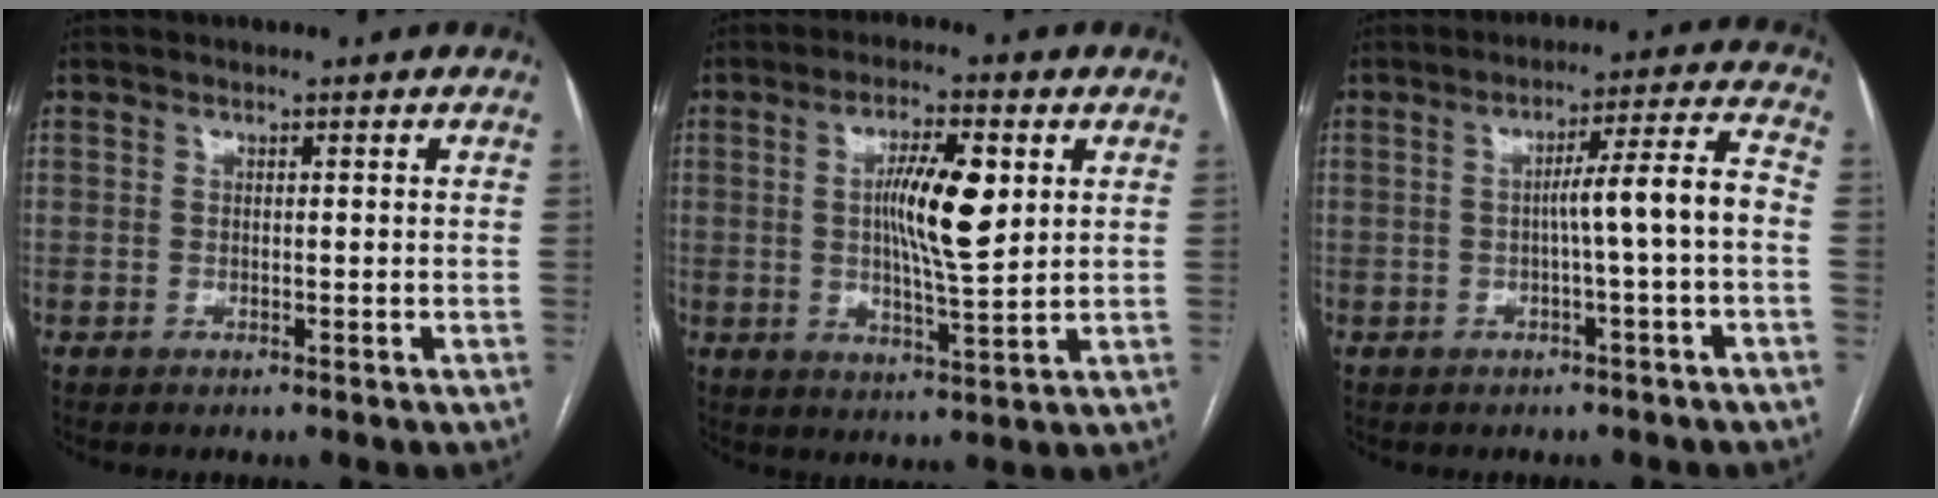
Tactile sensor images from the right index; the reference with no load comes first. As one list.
[{"total": 9.5, "force": [2.0, 1.6, 9.2], "torque": [-0.163, 0.001, 0.036]}, {"total": 7.2, "force": [-1.2, -0.7, 7.0], "torque": [-0.106, 0.020, -0.014]}]